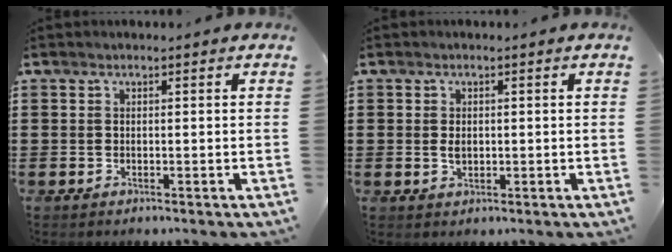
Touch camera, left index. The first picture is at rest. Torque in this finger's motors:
{"motor_torque": [0.36, 0.29, 0.17, 0.01]}